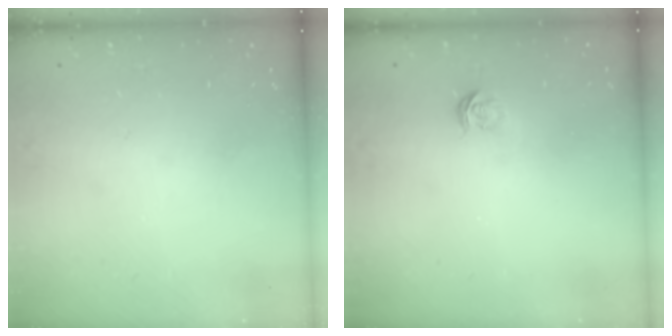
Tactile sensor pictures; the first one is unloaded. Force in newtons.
{"total": 2.4, "press": 2.4, "slide": 0.2}